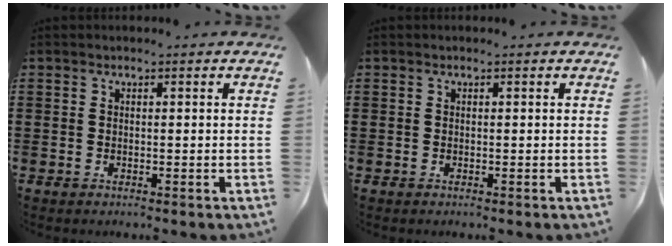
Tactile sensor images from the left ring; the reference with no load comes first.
{"total": 0.0}